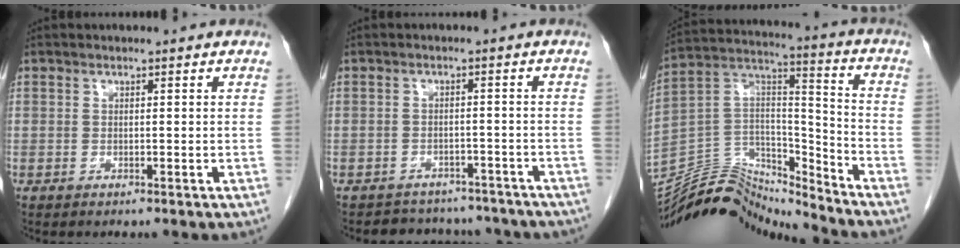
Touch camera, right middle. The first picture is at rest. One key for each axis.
{"total": 10.3, "fx": -9.2, "fy": 4.4, "fz": 1.6, "tx": -0.015, "ty": 0.018, "tz": -0.099}
{"total": 14.8, "fx": -14.6, "fy": 2.2, "fz": 1.1, "tx": -0.013, "ty": 0.069, "tz": -0.260}